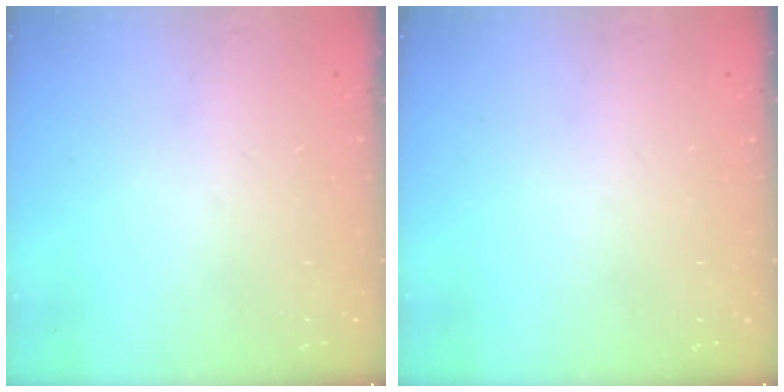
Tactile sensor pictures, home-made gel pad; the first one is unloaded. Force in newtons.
{"total": 0.0}